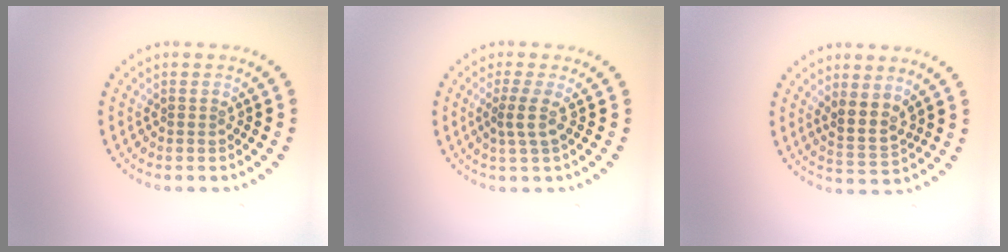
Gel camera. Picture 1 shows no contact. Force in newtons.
{"total": 1.8, "press": 1.1, "slide": 1.4}
{"total": 2.5, "press": 1.9, "slide": 1.5}